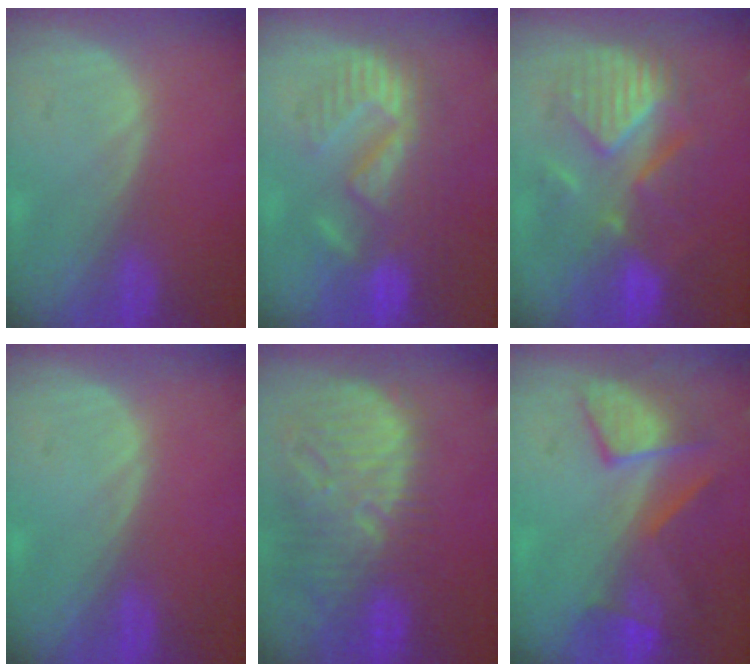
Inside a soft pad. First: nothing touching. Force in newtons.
{"total": 9.7, "press": 9.3, "slide": 3.0}
{"total": 9.4, "press": 9.3, "slide": 1.6}
{"total": 0.0}
{"total": 13.3, "press": 11.5, "slide": 6.7}
{"total": 7.6, "press": 7.5, "slide": 1.2}